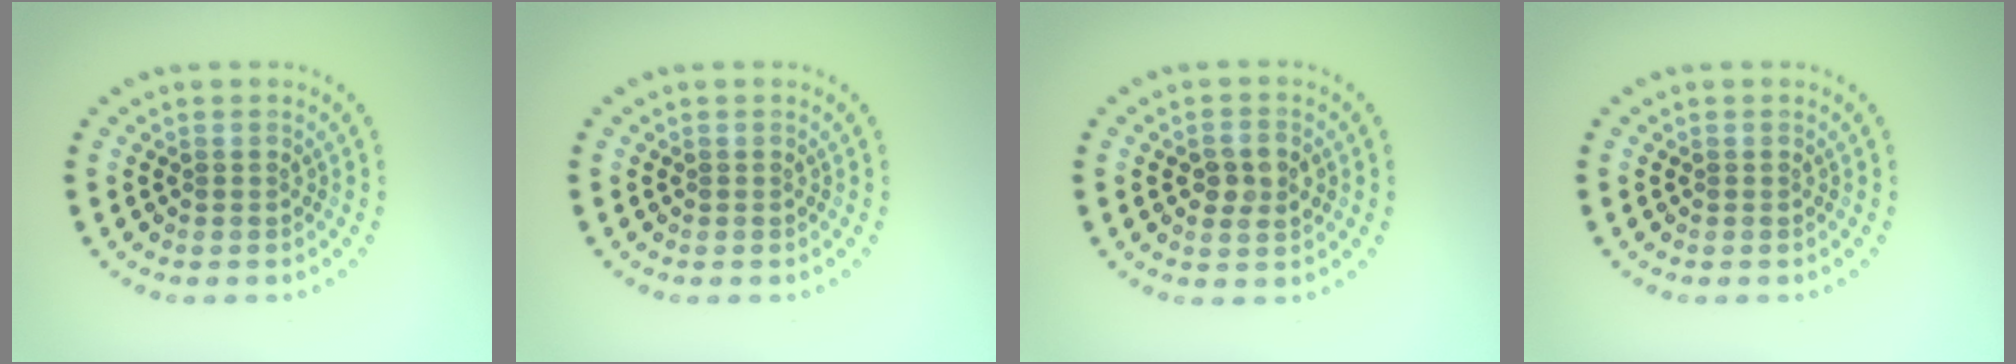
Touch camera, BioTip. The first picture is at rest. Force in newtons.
{"total": 0.0}
{"total": 2.4, "press": 2.4, "slide": 0.2}
{"total": 0.0}